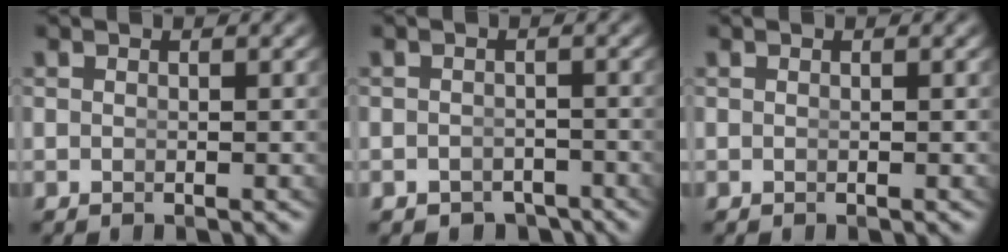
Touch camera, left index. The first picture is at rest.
{"total": 3.4, "force": [-3.1, 1.5, 0.3], "torque": [0.006, -0.021, -0.042]}
{"total": 0.0}